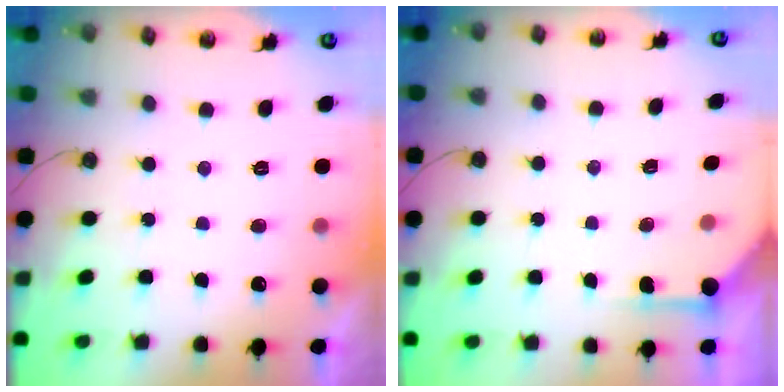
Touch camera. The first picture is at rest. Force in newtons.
{"total": 3.5, "press": 3.4, "slide": 0.5}